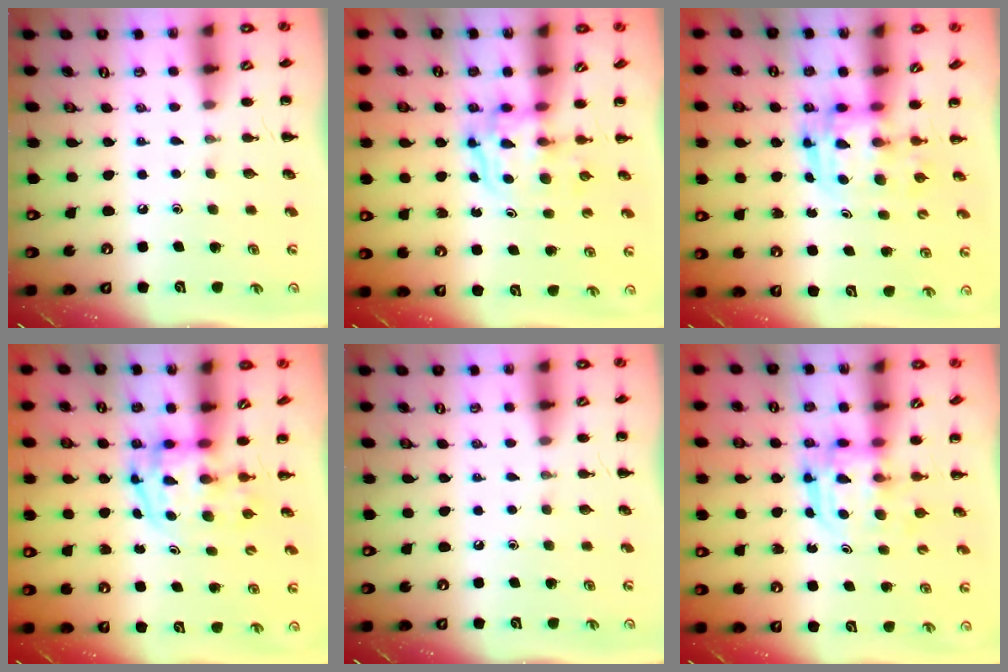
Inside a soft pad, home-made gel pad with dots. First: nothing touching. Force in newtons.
{"total": 3.3, "press": 3.3, "slide": 0.3}
{"total": 3.3, "press": 3.3, "slide": 0.7}
{"total": 3.7, "press": 3.6, "slide": 0.6}
{"total": 0.0}
{"total": 3.0, "press": 3.0, "slide": 0.2}